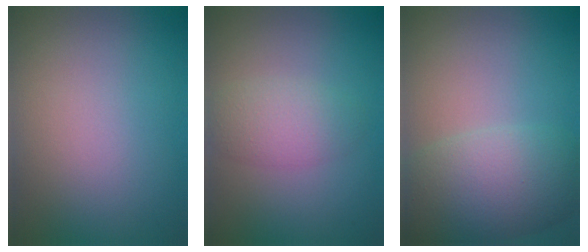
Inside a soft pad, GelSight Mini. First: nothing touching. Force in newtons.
{"total": 2.7, "press": 2.7, "slide": 0.1}
{"total": 6.8, "press": 6.8, "slide": 0.4}